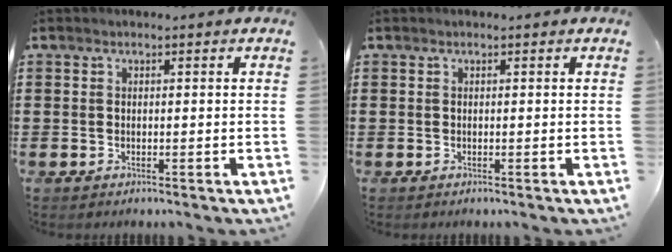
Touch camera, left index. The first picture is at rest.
{"total": 0.0}